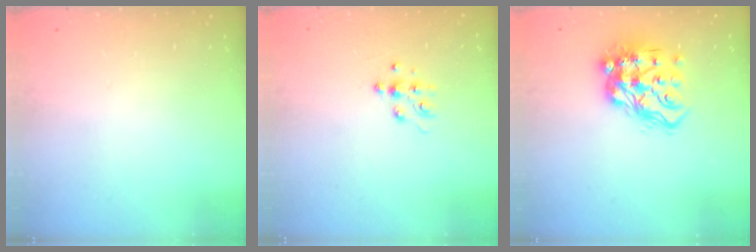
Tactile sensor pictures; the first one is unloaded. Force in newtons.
{"total": 6.1, "press": 6.1, "slide": 0.8}
{"total": 16.4, "press": 16.3, "slide": 1.6}